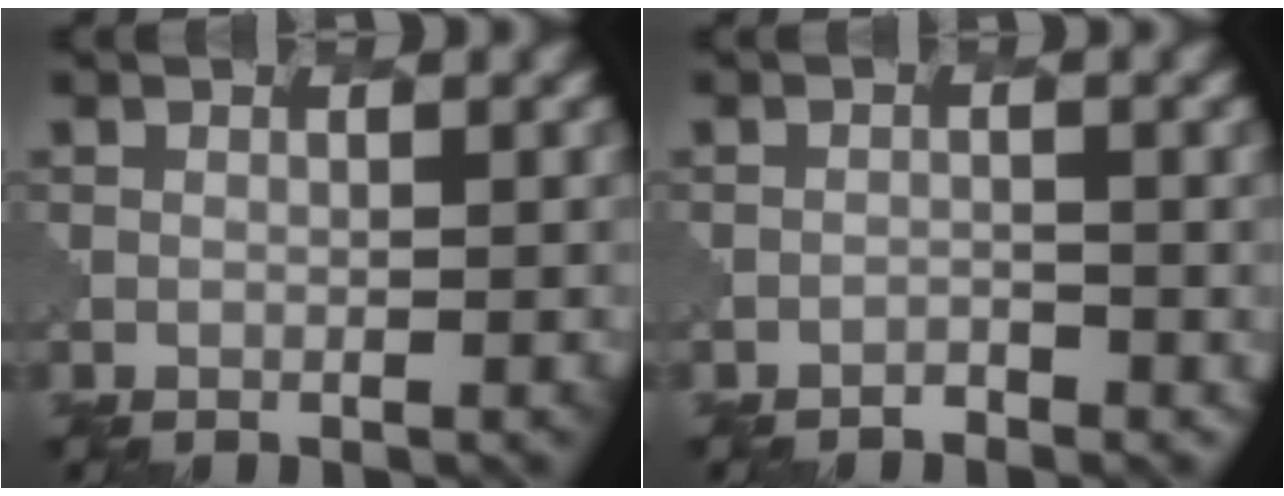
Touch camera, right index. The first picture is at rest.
{"total": 1.2, "force": [-0.3, -0.3, -1.1], "torque": [0.010, 0.000, -0.007]}